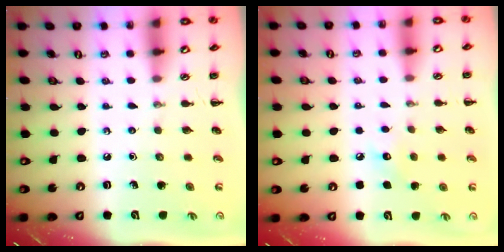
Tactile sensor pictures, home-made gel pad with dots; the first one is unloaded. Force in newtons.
{"total": 6.3, "press": 6.1, "slide": 1.7}